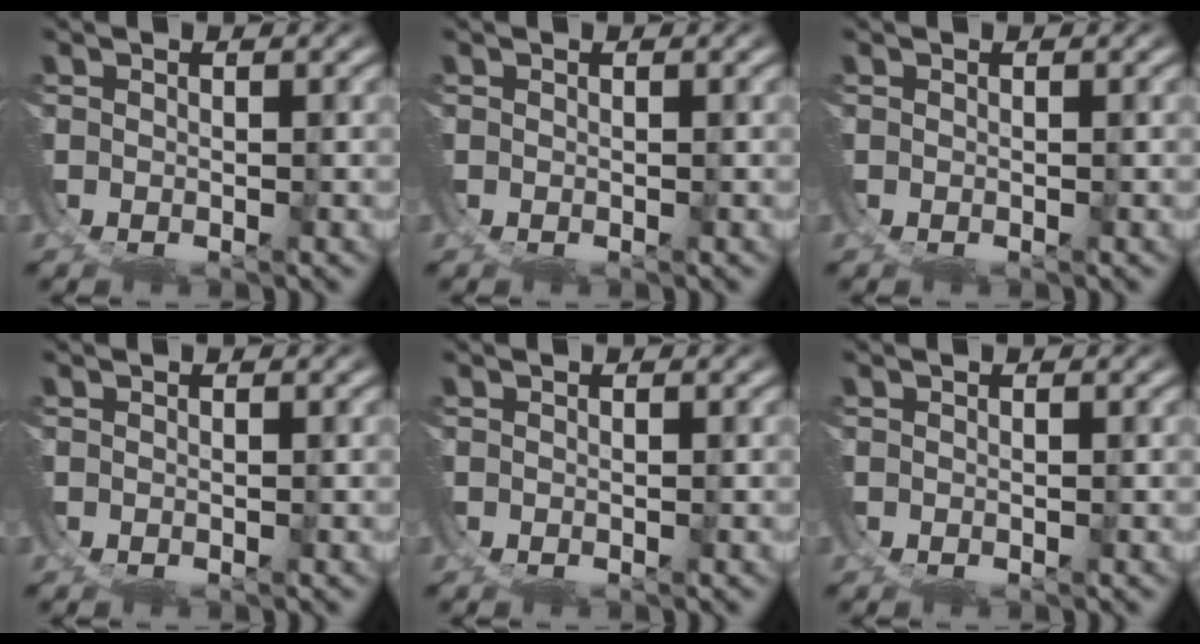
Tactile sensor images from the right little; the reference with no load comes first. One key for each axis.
{"total": 0.0}
{"total": 0.0}
{"total": 0.0}
{"total": 0.0}
{"total": 0.0}